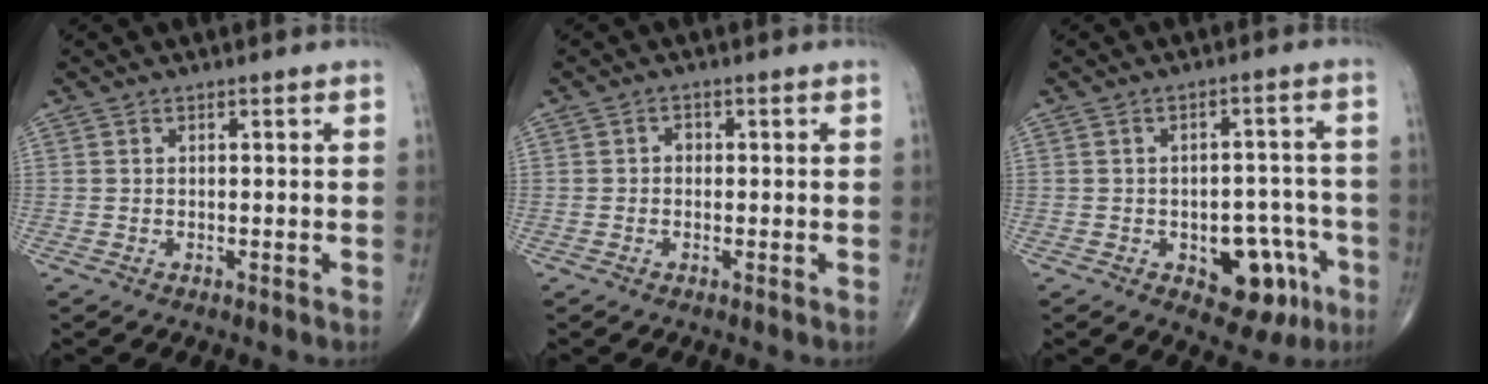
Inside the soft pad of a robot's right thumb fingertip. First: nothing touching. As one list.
[{"total": 1.2, "force": [-0.1, 1.0, 0.7], "torque": [-0.003, 0.004, -0.006]}, {"total": 11.0, "force": [-4.5, 6.4, 7.7], "torque": [-0.058, 0.035, -0.049]}]